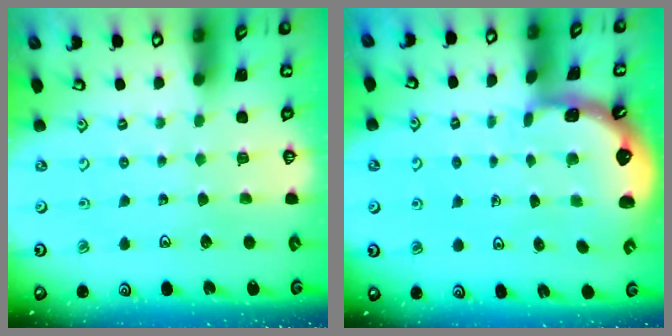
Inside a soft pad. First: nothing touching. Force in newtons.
{"total": 1.0, "press": 1.0, "slide": 0.2}